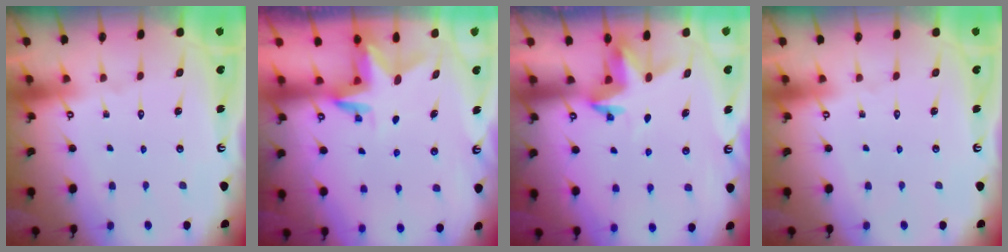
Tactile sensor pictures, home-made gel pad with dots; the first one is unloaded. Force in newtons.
{"total": 2.9, "press": 2.9, "slide": 0.2}
{"total": 3.2, "press": 3.2, "slide": 0.1}
{"total": 0.0}